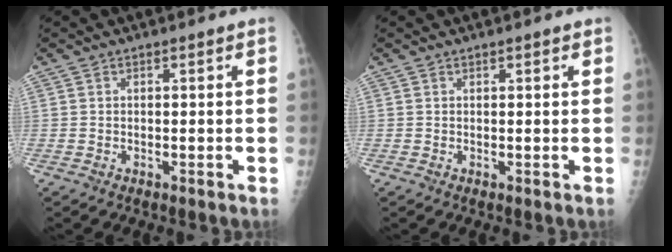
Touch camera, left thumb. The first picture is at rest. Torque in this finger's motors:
{"motor_torque": [-0.03, 0.10, -0.05, 0.17, -0.02]}